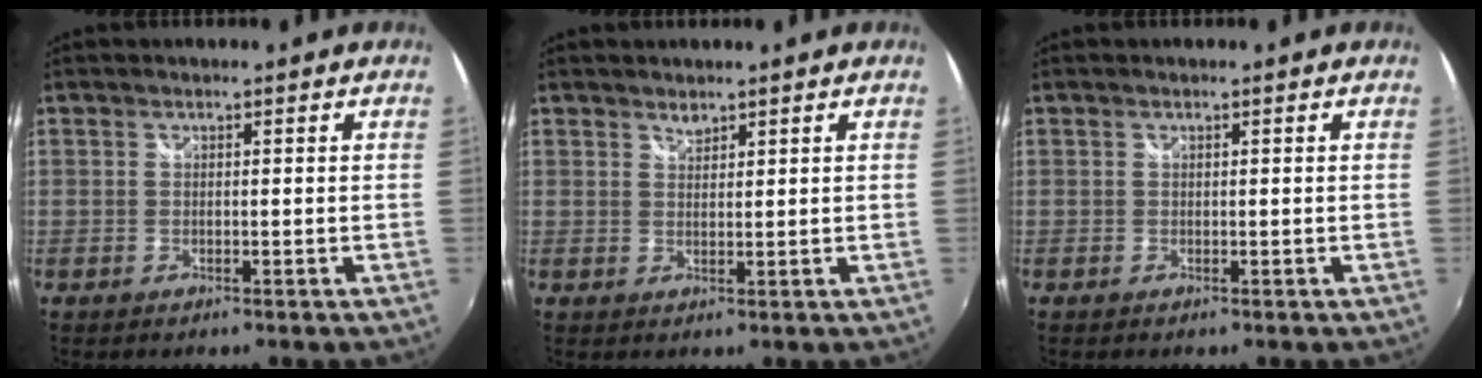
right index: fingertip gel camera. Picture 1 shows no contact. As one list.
[{"total": 1.5, "force": [1.3, 0.6, 0.3], "torque": [-0.001, 0.000, 0.023]}, {"total": 0.0}]